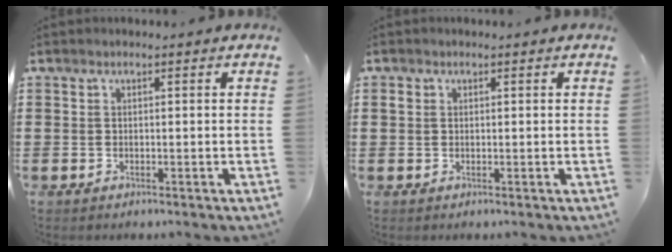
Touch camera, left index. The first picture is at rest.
{"total": 1.0, "force": [0.2, 0.8, 0.5], "torque": [-0.013, 0.006, 0.003]}